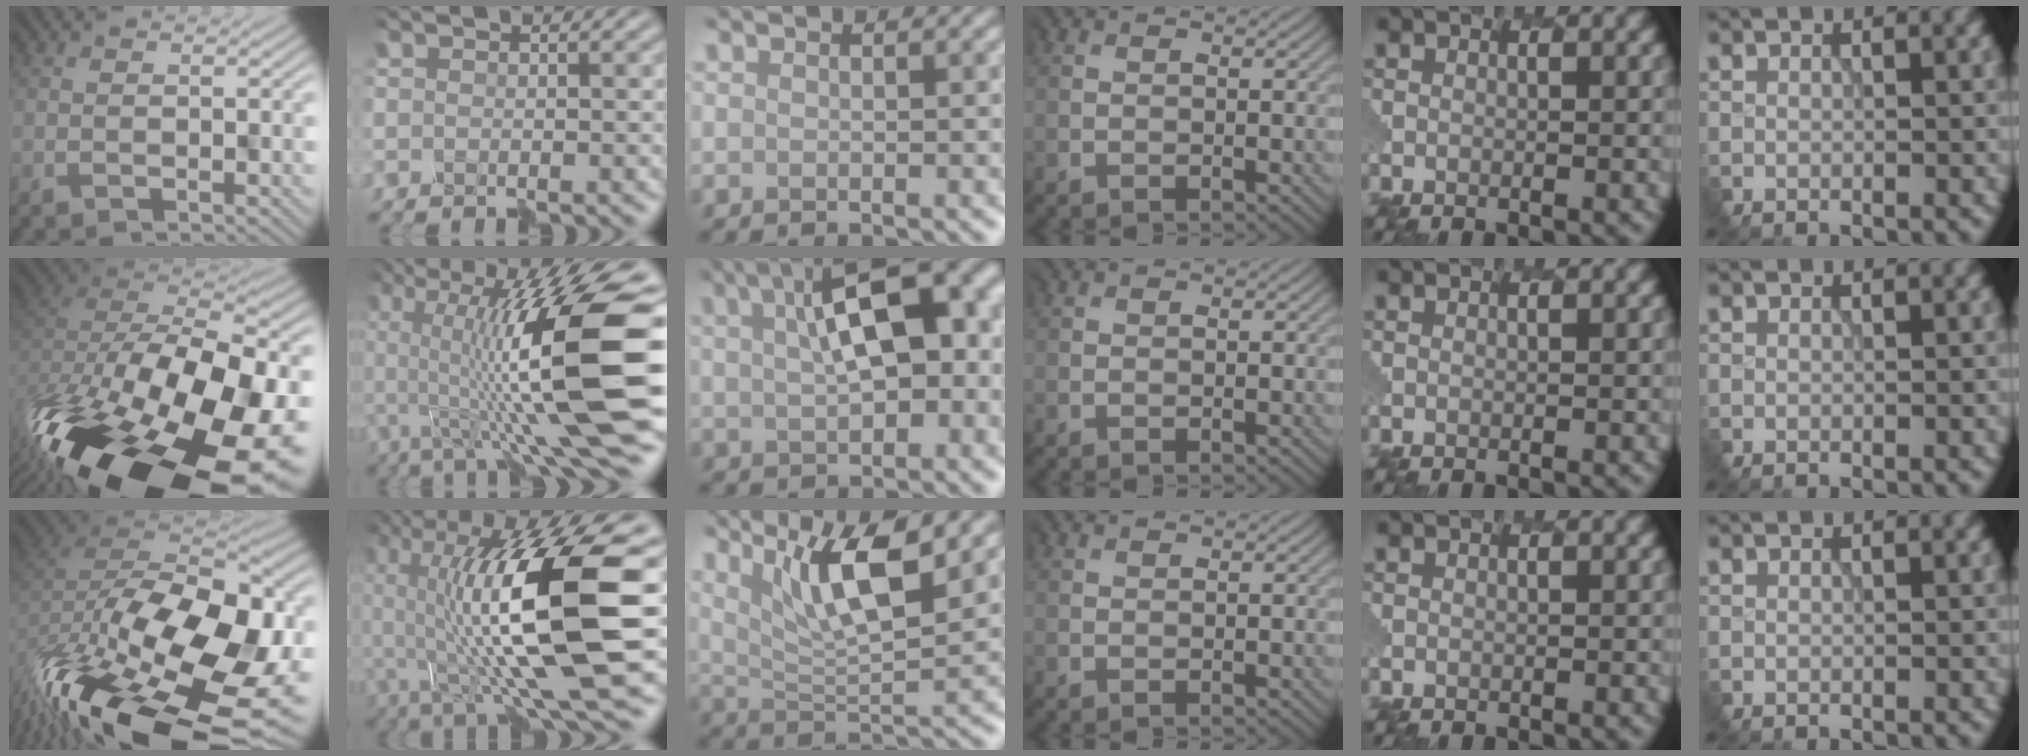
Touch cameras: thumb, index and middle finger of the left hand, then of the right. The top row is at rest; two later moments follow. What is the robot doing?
{"motion": "disassemble", "object": "hinged jar"}